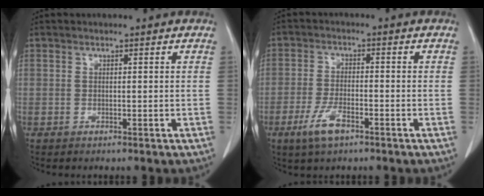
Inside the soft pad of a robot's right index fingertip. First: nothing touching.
{"total": 5.4, "force": [-3.2, 1.6, 4.0], "torque": [-0.086, -0.005, -0.057]}